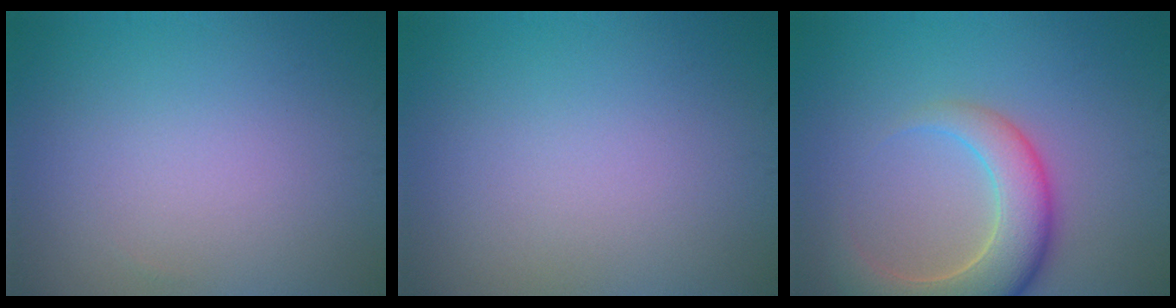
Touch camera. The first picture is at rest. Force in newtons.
{"total": 0.0}
{"total": 6.8, "press": 6.8, "slide": 0.5}